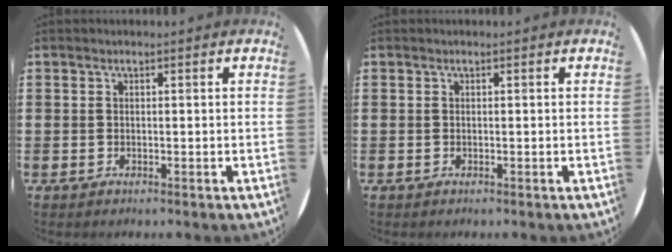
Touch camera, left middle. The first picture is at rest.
{"total": 0.0}